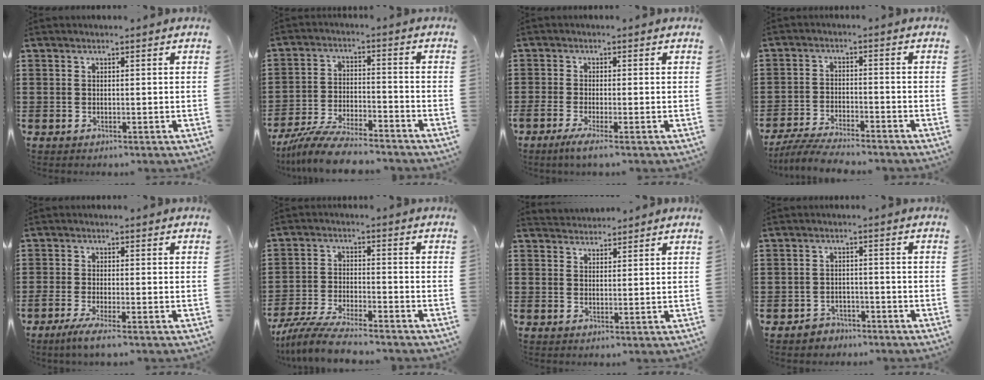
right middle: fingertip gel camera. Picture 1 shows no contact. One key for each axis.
{"total": 8.7, "fx": -7.9, "fy": 1.1, "fz": 3.4, "tx": -0.068, "ty": 0.010, "tz": -0.152}
{"total": 2.2, "fx": -1.2, "fy": -0.1, "fz": 1.9, "tx": -0.041, "ty": -0.005, "tz": -0.024}
{"total": 5.2, "fx": -4.9, "fy": 0.4, "fz": 1.6, "tx": -0.040, "ty": -0.004, "tz": -0.100}
{"total": 2.9, "fx": -1.8, "fy": 0.0, "fz": 2.2, "tx": -0.052, "ty": -0.010, "tz": -0.035}
{"total": 7.0, "fx": -6.4, "fy": 0.6, "fz": 2.8, "tx": -0.066, "ty": -0.005, "tz": -0.125}
{"total": 2.6, "fx": 2.5, "fy": 0.2, "fz": -0.6, "tx": 0.004, "ty": -0.006, "tz": 0.049}
{"total": 2.4, "fx": -2.2, "fy": 1.0, "fz": -0.1, "tx": -0.006, "ty": 0.004, "tz": -0.049}